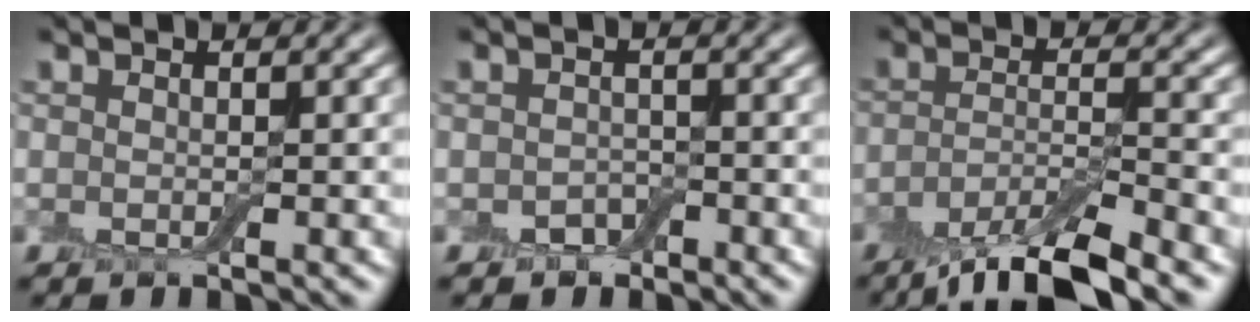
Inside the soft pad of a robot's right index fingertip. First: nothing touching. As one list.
[{"total": 1.4, "force": [-0.9, 0.9, 0.5], "torque": [-0.007, 0.001, -0.016]}, {"total": 7.0, "force": [-4.9, 1.7, 4.8], "torque": [-0.075, -0.005, -0.094]}]